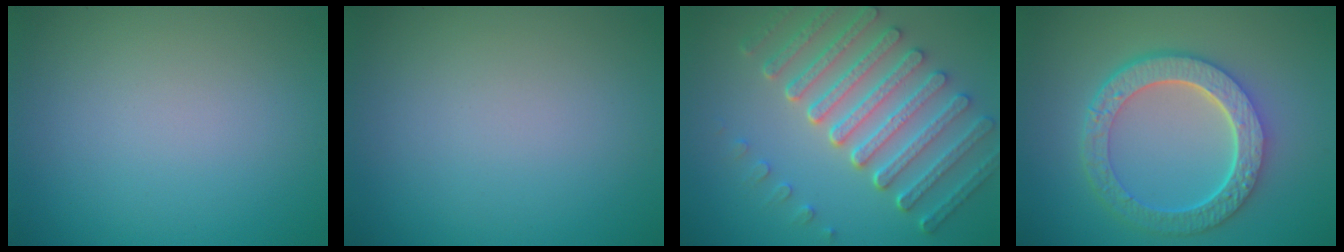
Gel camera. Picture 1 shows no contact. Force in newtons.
{"total": 0.0}
{"total": 7.5, "press": 5.7, "slide": 4.9}
{"total": 6.7, "press": 5.0, "slide": 4.5}